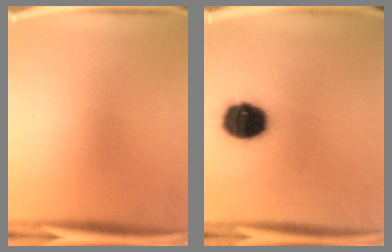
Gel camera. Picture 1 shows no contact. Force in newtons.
{"total": 15.1}